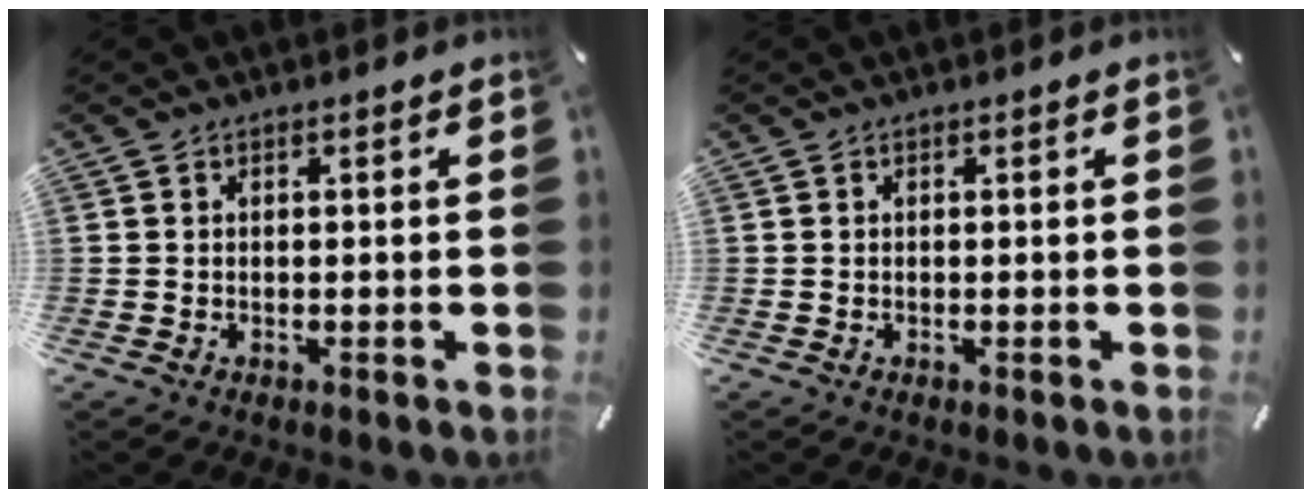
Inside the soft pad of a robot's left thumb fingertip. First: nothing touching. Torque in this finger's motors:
{"motor_torque": [-0.01, 0.01, -0.01, 0.00, 0.00]}